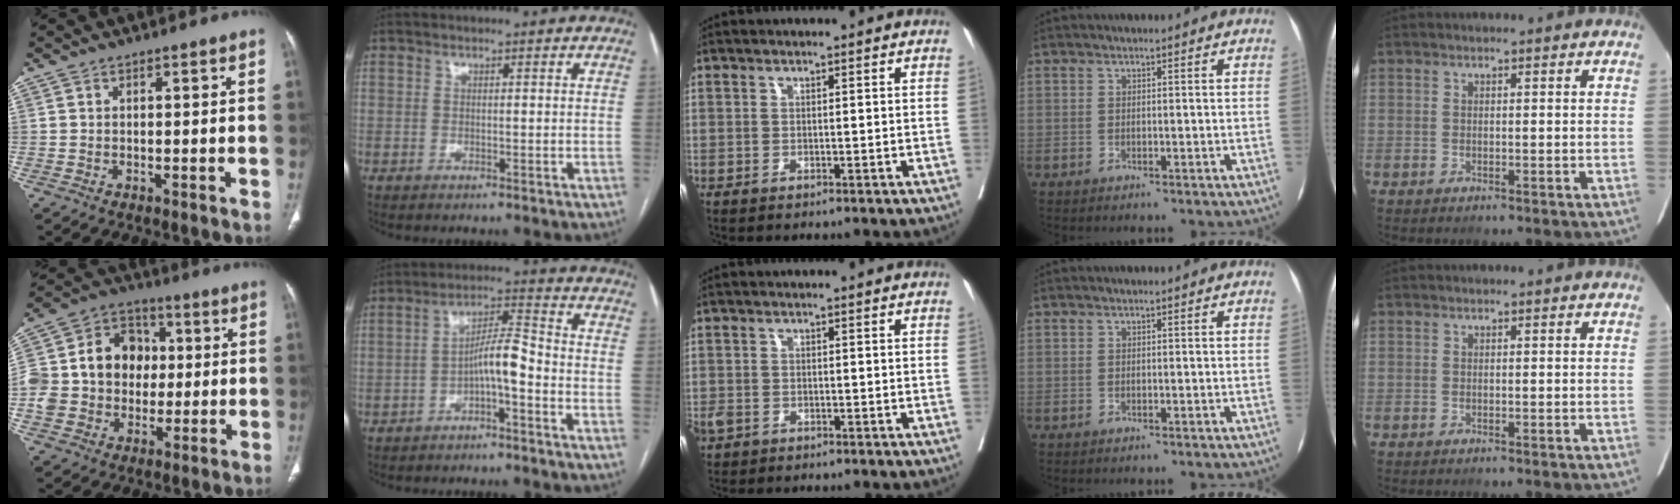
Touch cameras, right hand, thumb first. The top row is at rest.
{"thumb": {"total": 17.5, "force": [0.3, 14.4, 9.9], "torque": [-0.161, 0.037, 0.008]}, "index": {"total": 6.1, "force": [-2.4, 0.8, 5.6], "torque": [-0.098, 0.023, -0.040]}, "middle": {"total": 2.4, "force": [-1.4, 1.6, 1.2], "torque": [-0.027, -0.002, -0.023]}}